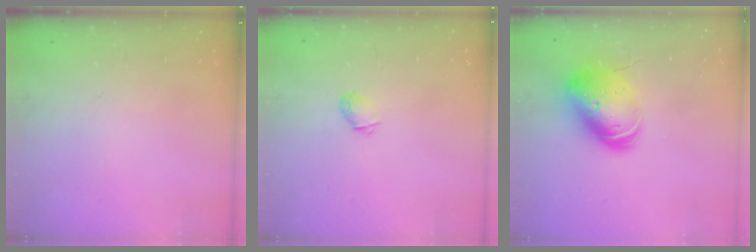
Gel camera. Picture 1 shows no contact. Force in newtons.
{"total": 2.3, "press": 2.3, "slide": 0.5}
{"total": 17.0, "press": 16.7, "slide": 2.7}